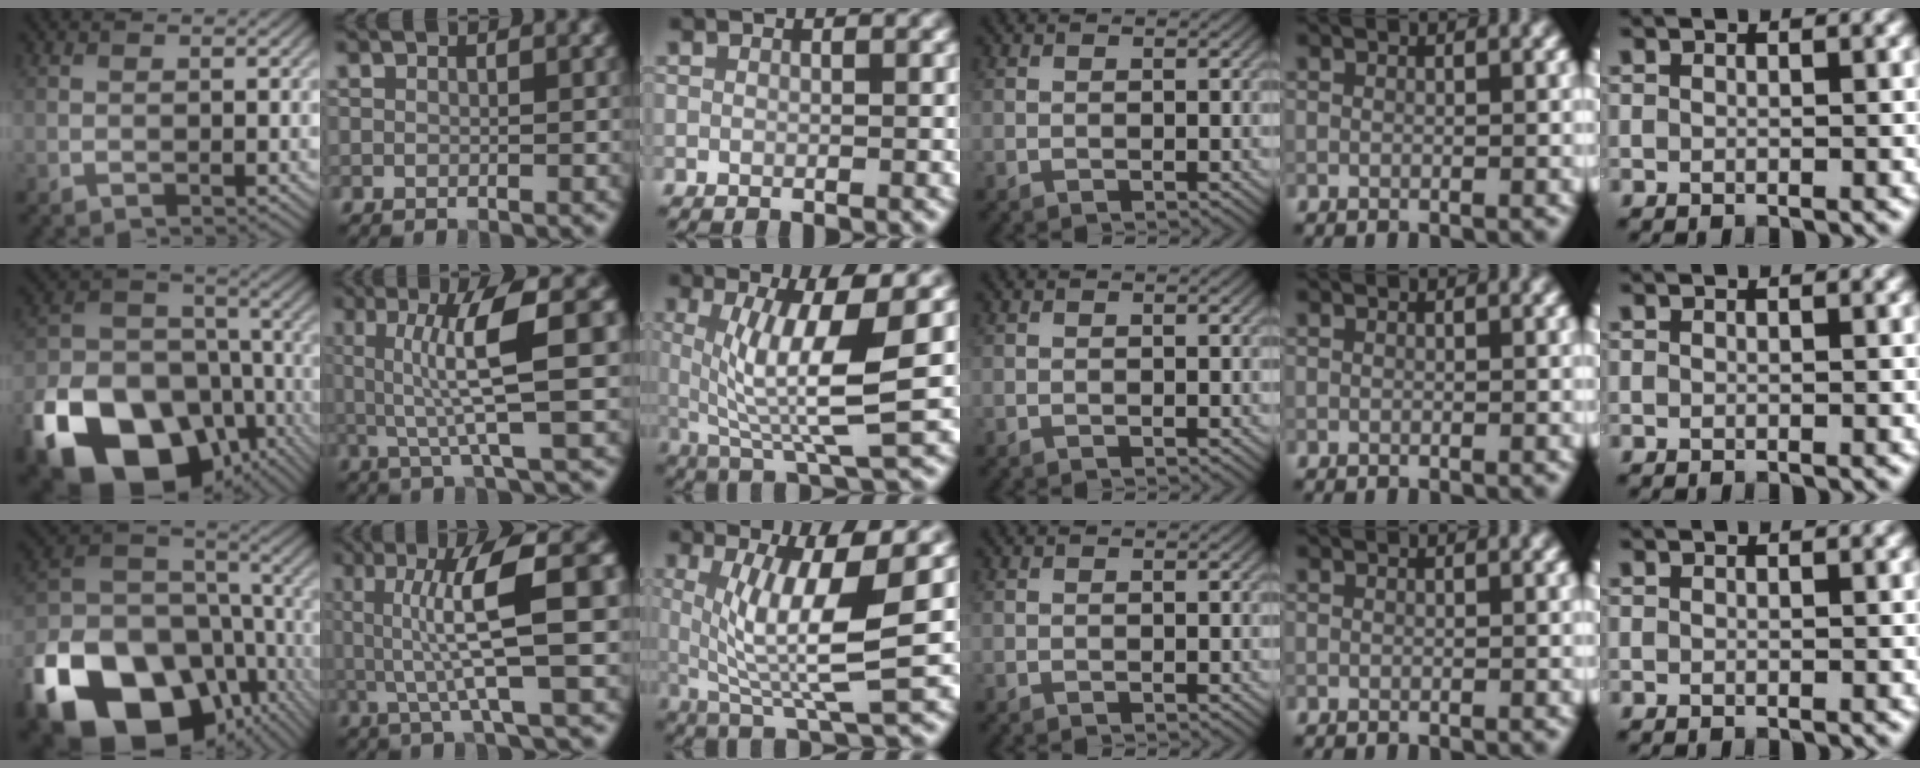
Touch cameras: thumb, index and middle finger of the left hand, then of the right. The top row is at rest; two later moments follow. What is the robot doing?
{"motion": "lift_and_place", "object": "calculator"}